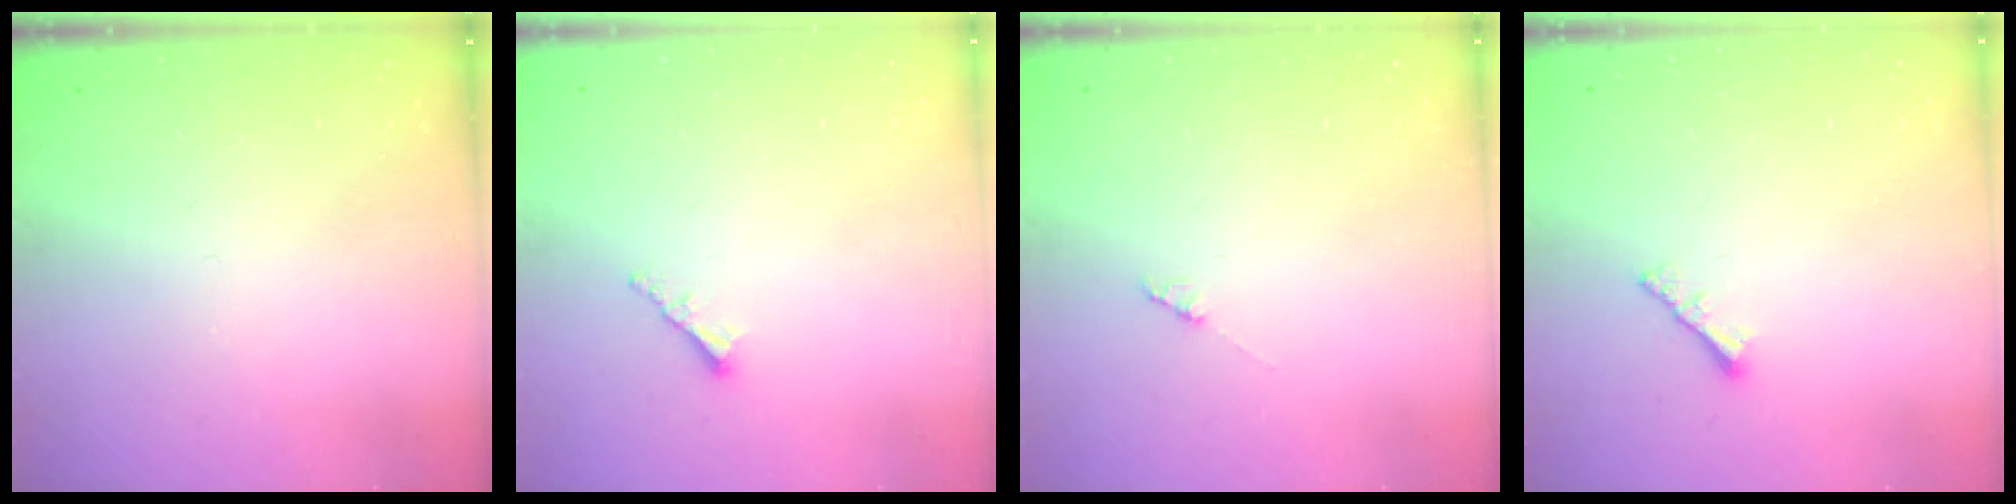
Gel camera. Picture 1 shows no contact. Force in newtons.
{"total": 2.0, "press": 2.0, "slide": 0.5}
{"total": 1.4, "press": 1.4, "slide": 0.2}
{"total": 2.0, "press": 2.0, "slide": 0.5}